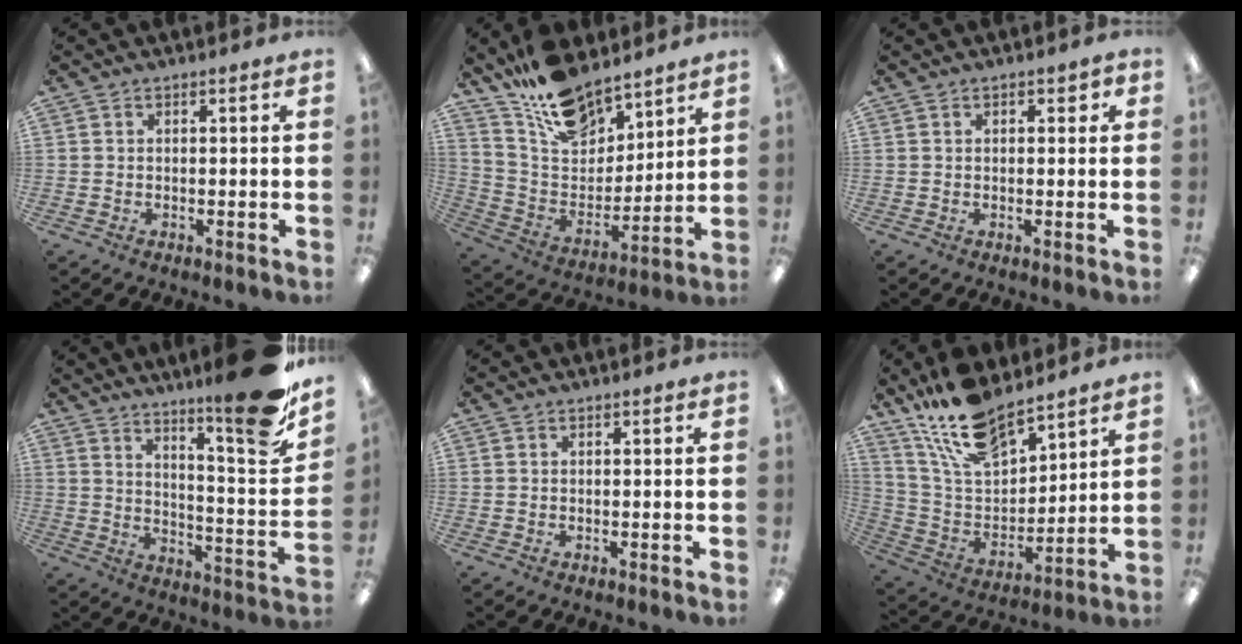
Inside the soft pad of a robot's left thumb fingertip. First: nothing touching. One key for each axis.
{"total": 15.9, "fx": 12.8, "fy": 7.5, "fz": 5.8, "tx": -0.118, "ty": -0.085, "tz": 0.239}
{"total": 1.6, "fx": 0.6, "fy": 0.9, "fz": 1.1, "tx": -0.013, "ty": 0.003, "tz": 0.007}
{"total": 17.2, "fx": 13.0, "fy": 2.0, "fz": 11.1, "tx": -0.151, "ty": -0.115, "tz": 0.203}
{"total": 0.0}
{"total": 16.1, "fx": 13.3, "fy": 5.9, "fz": 6.9, "tx": -0.150, "ty": -0.077, "tz": 0.244}